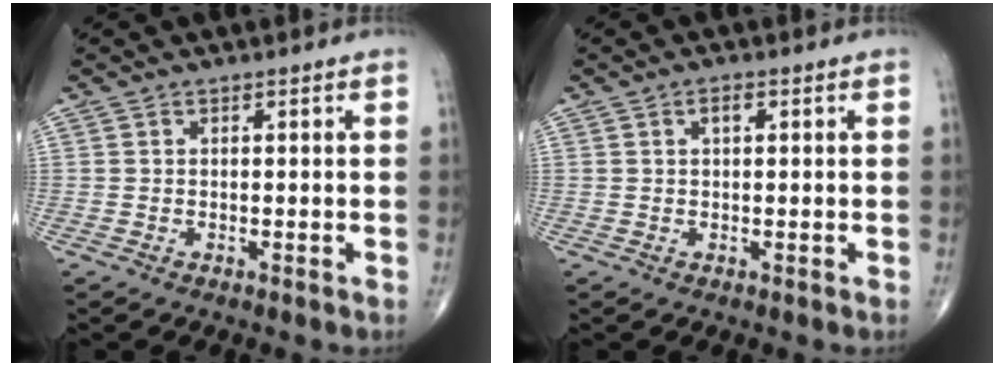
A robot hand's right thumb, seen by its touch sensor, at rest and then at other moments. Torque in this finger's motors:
{"motor_torque": [0.27, 0.53, 0.31, 0.09, 0.01]}